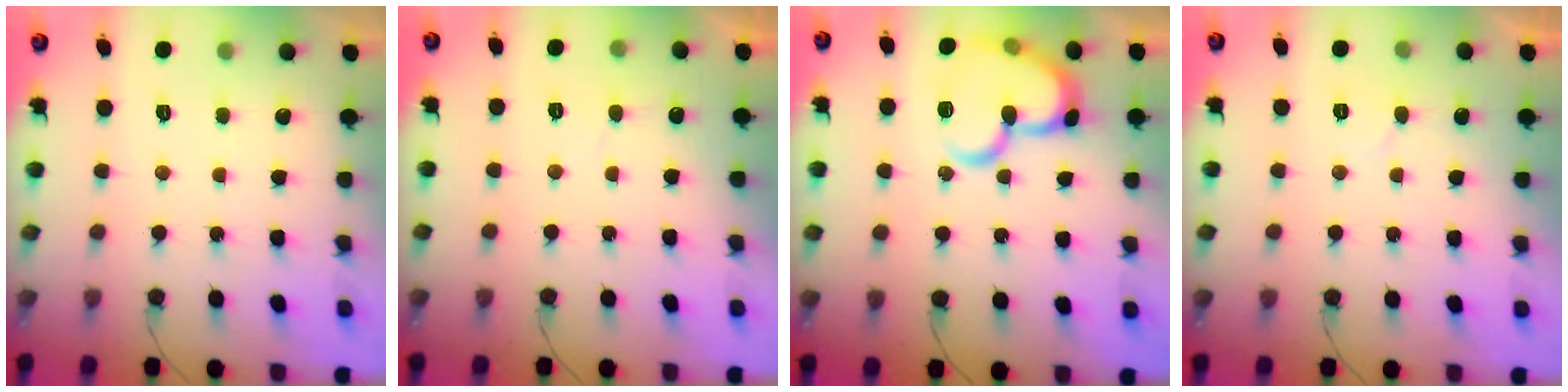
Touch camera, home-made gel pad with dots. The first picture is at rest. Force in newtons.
{"total": 4.6, "press": 4.6, "slide": 0.3}
{"total": 18.3, "press": 18.2, "slide": 2.0}
{"total": 4.8, "press": 4.8, "slide": 0.4}